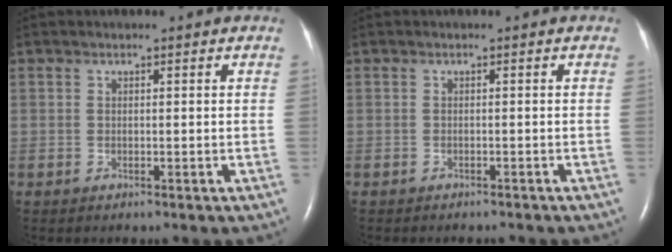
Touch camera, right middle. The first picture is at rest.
{"total": 3.0, "force": [-2.7, 0.9, 1.0], "torque": [-0.017, -0.004, -0.028]}